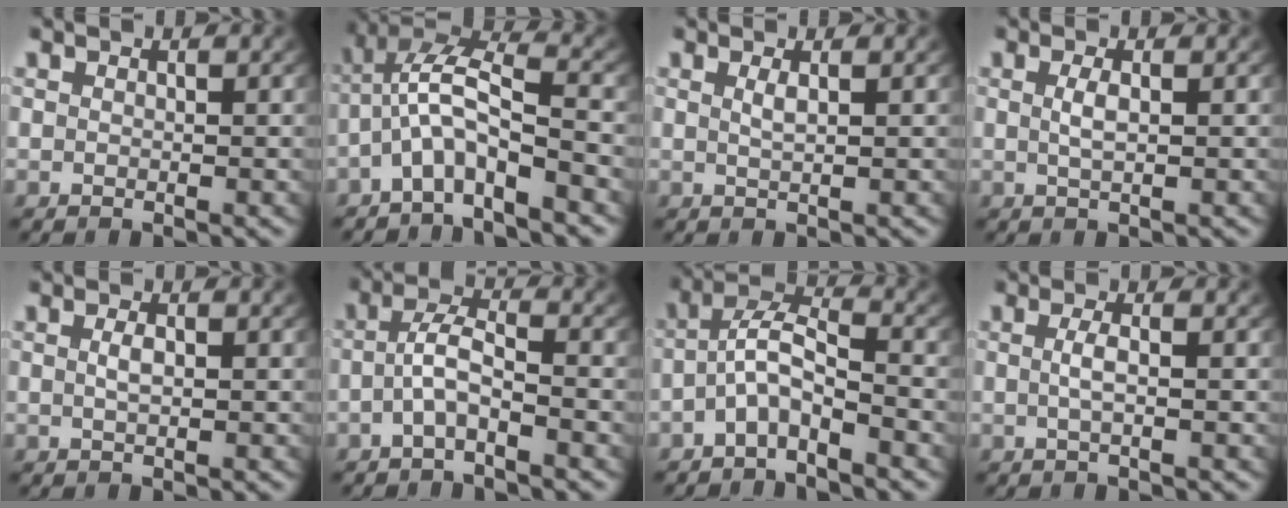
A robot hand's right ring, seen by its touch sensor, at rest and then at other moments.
{"total": 5.5, "force": [-0.6, 3.5, 4.3], "torque": [-0.092, -0.019, -0.011]}
{"total": 1.1, "force": [0.3, -0.1, 1.0], "torque": [-0.024, -0.010, 0.014]}
{"total": 1.4, "force": [0.1, 0.1, 1.4], "torque": [-0.033, -0.010, 0.009]}
{"total": 1.1, "force": [-0.1, 0.2, 1.0], "torque": [-0.025, -0.008, 0.004]}
{"total": 2.9, "force": [-1.3, 1.1, 2.4], "torque": [-0.043, 0.002, -0.028]}
{"total": 4.8, "force": [-1.3, 3.2, 3.3], "torque": [-0.064, -0.012, -0.028]}
{"total": 1.5, "force": [-0.3, -0.1, 1.5], "torque": [-0.034, -0.006, -0.001]}